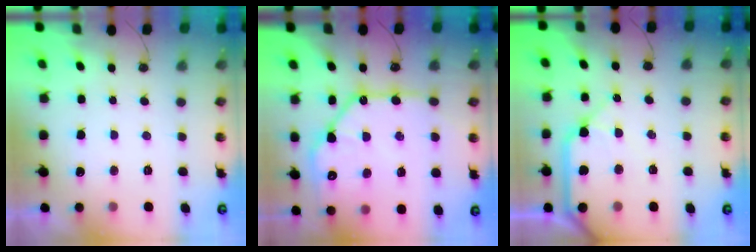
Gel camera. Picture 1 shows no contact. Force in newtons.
{"total": 19.1, "press": 19.1, "slide": 1.0}
{"total": 11.7, "press": 11.6, "slide": 1.5}